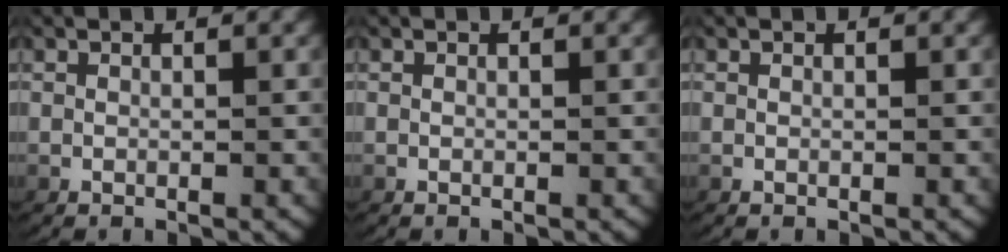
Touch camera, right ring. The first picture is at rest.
{"total": 0.0}
{"total": 0.0}